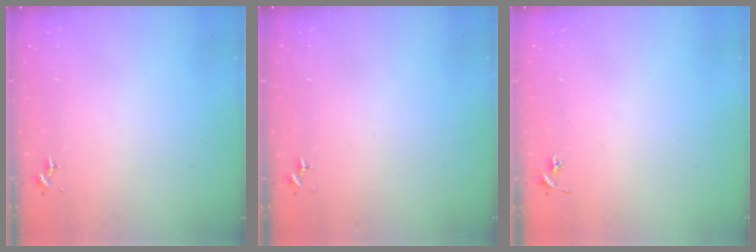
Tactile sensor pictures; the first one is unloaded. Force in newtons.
{"total": 0.0}
{"total": 3.0, "press": 3.0, "slide": 0.3}